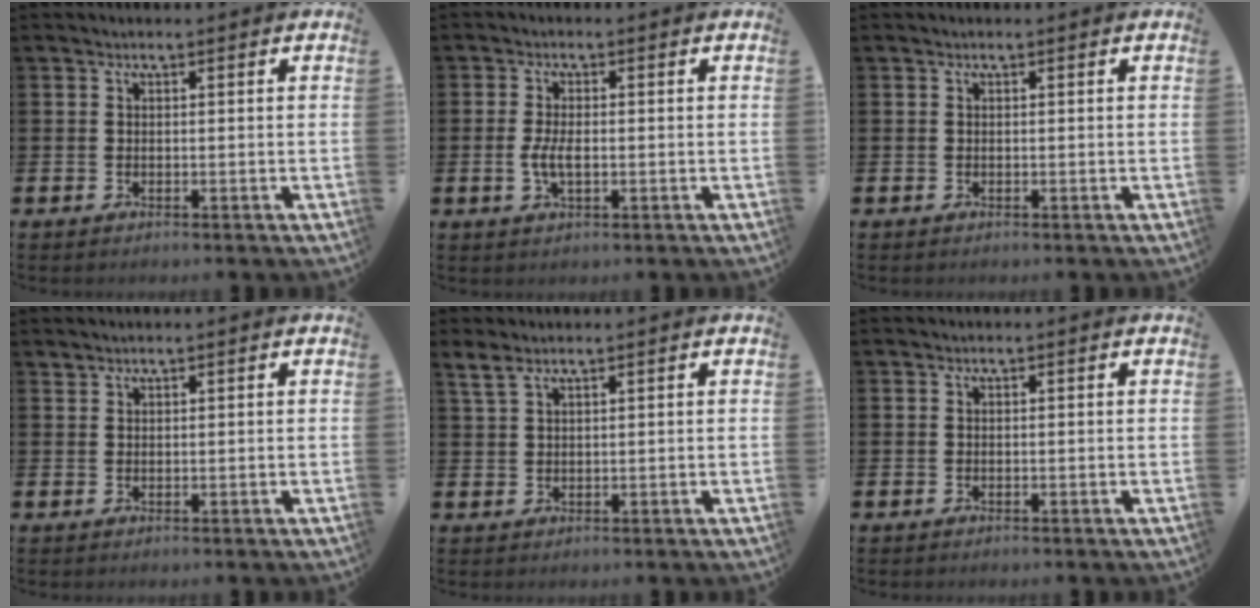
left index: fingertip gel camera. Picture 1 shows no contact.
{"total": 3.1, "force": [-0.5, 1.4, 2.7], "torque": [-0.051, 0.002, -0.010]}
{"total": 0.0}
{"total": 1.1, "force": [1.1, 0.2, -0.1], "torque": [0.005, -0.001, 0.019]}
{"total": 2.2, "force": [1.8, 0.7, 1.2], "torque": [-0.013, -0.001, 0.028]}
{"total": 0.0}